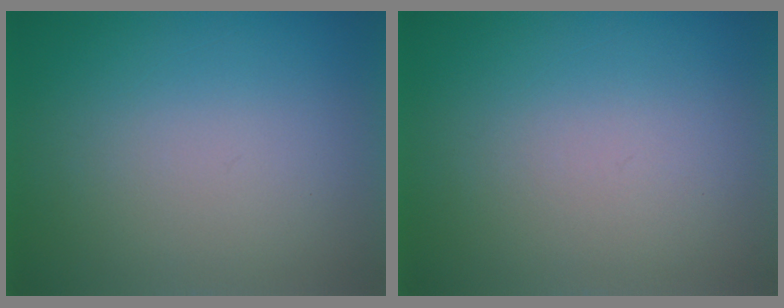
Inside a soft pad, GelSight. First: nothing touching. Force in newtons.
{"total": 1.2}